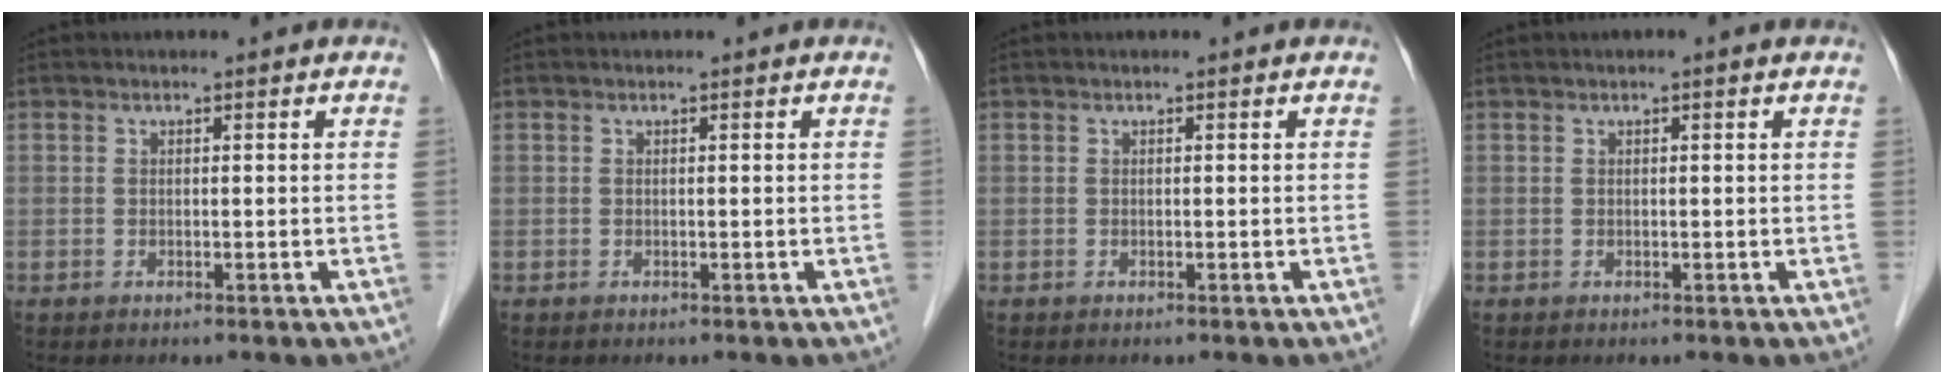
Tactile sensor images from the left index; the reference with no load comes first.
{"total": 0.0}
{"total": 0.0}
{"total": 0.5, "force": [0.2, 0.0, 0.5], "torque": [-0.010, 0.003, 0.003]}